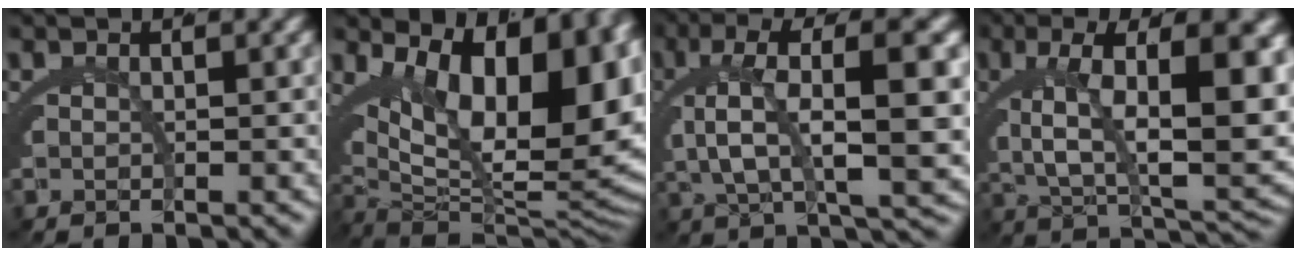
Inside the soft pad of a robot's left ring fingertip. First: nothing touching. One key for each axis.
{"total": 19.1, "fx": 2.5, "fy": 10.7, "fz": 15.6, "tx": -0.201, "ty": -0.008, "tz": 0.054}
{"total": 8.8, "fx": 1.2, "fy": 2.5, "fz": 8.3, "tx": -0.144, "ty": 0.016, "tz": 0.016}
{"total": 12.2, "fx": 0.9, "fy": 4.6, "fz": 11.2, "tx": -0.168, "ty": 0.003, "tz": 0.028}